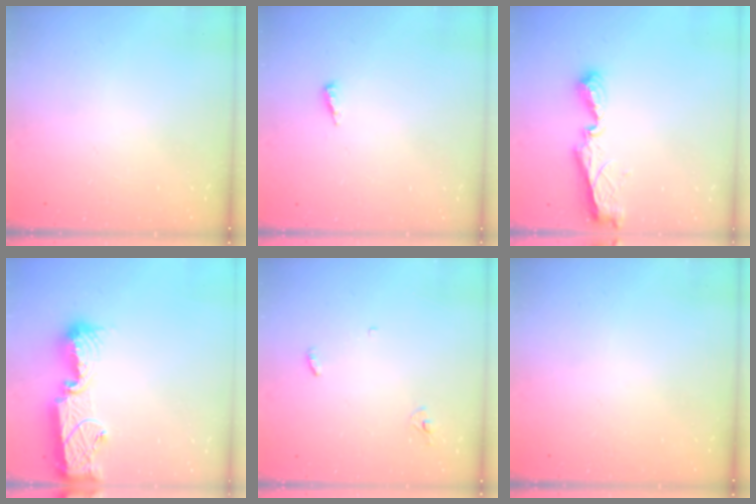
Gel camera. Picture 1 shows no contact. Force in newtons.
{"total": 2.5, "press": 2.5, "slide": 0.2}
{"total": 8.5, "press": 8.5, "slide": 0.8}
{"total": 13.4, "press": 13.2, "slide": 2.3}
{"total": 3.3, "press": 3.2, "slide": 0.3}
{"total": 0.0}